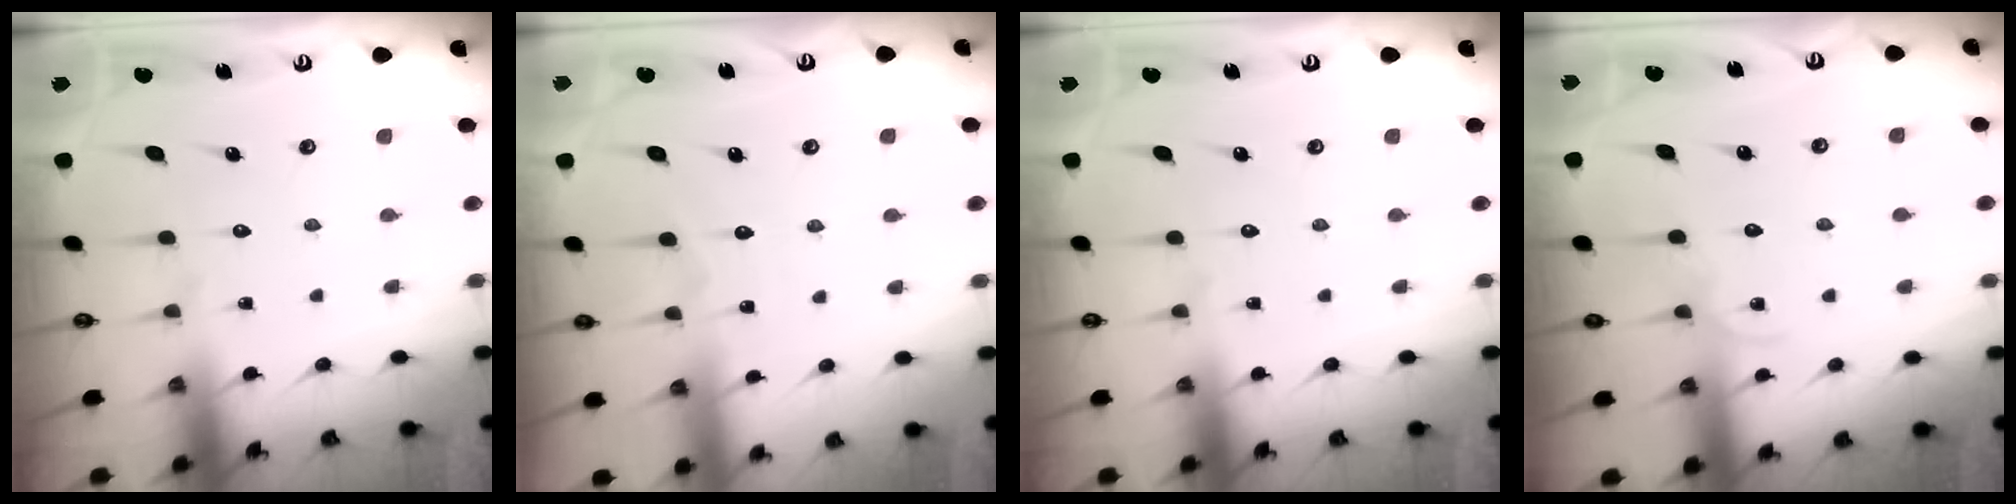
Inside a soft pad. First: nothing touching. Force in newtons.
{"total": 2.9, "press": 2.9, "slide": 0.4}
{"total": 0.0}
{"total": 3.5, "press": 3.5, "slide": 0.3}